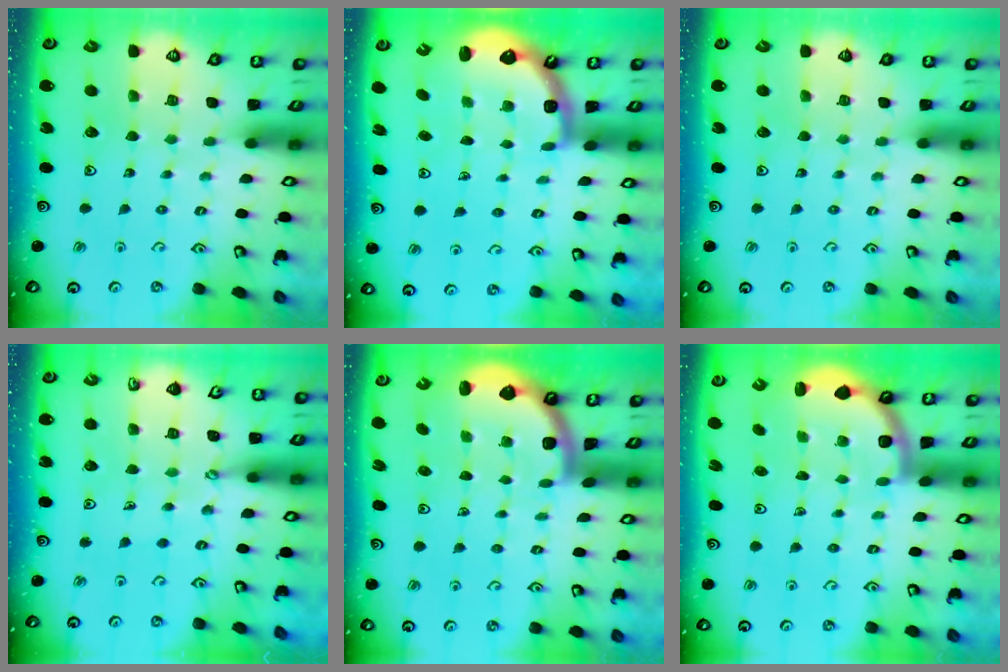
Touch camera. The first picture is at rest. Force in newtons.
{"total": 2.6, "press": 2.4, "slide": 1.1}
{"total": 0.0}
{"total": 0.6, "press": 0.6, "slide": 0.1}
{"total": 1.6, "press": 1.6, "slide": 0.1}
{"total": 2.6, "press": 2.6, "slide": 0.3}